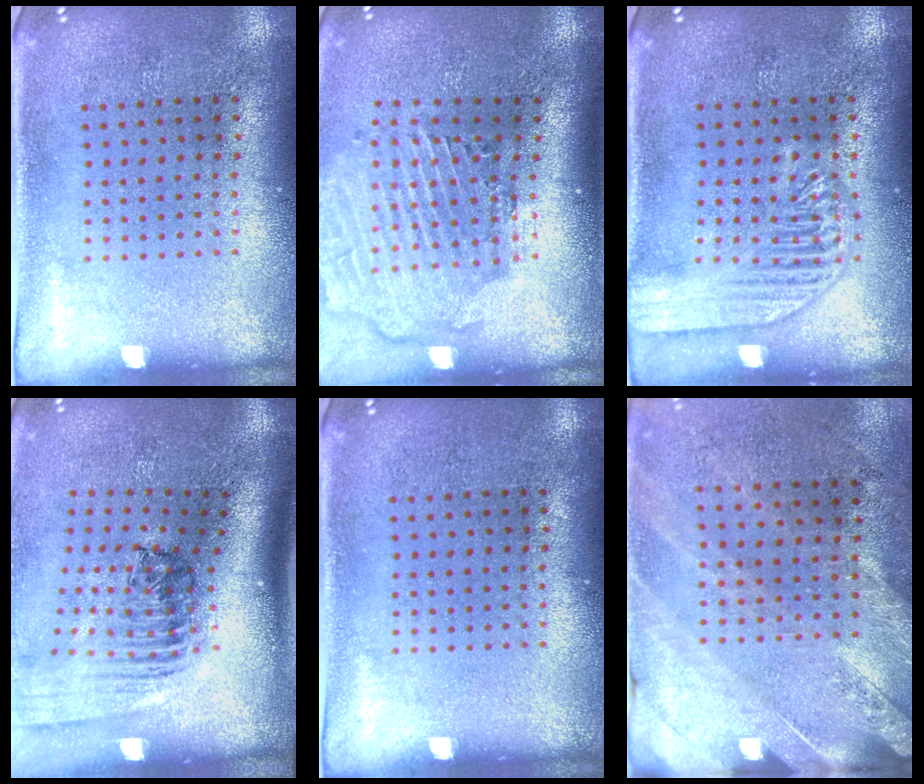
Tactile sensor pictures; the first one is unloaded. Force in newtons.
{"total": 2.9, "press": 2.3, "slide": 1.8}
{"total": 3.5, "press": 3.4, "slide": 0.4}
{"total": 2.6, "press": 1.8, "slide": 1.8}
{"total": 0.0}
{"total": 2.5, "press": 2.2, "slide": 1.2}